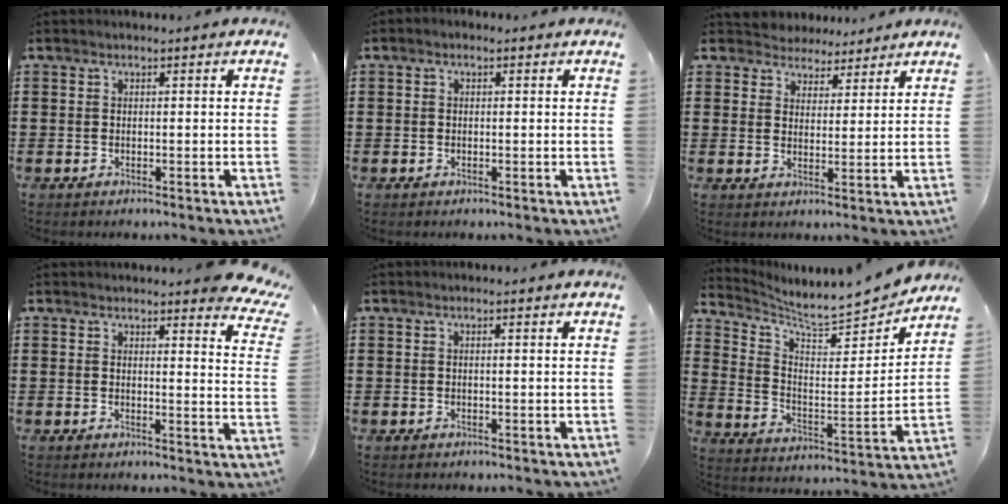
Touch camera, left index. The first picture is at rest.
{"total": 0.6, "force": [-0.1, 0.5, 0.4], "torque": [-0.008, 0.003, -0.003]}
{"total": 3.8, "force": [3.3, 1.7, -0.5], "torque": [-0.011, -0.010, 0.060]}
{"total": 3.9, "force": [3.7, 0.1, 1.2], "torque": [-0.021, -0.019, 0.066]}
{"total": 0.6, "force": [0.2, 0.0, 0.6], "torque": [-0.011, -0.003, 0.004]}
{"total": 7.1, "force": [6.6, 0.7, 2.3], "torque": [-0.070, -0.057, 0.109]}